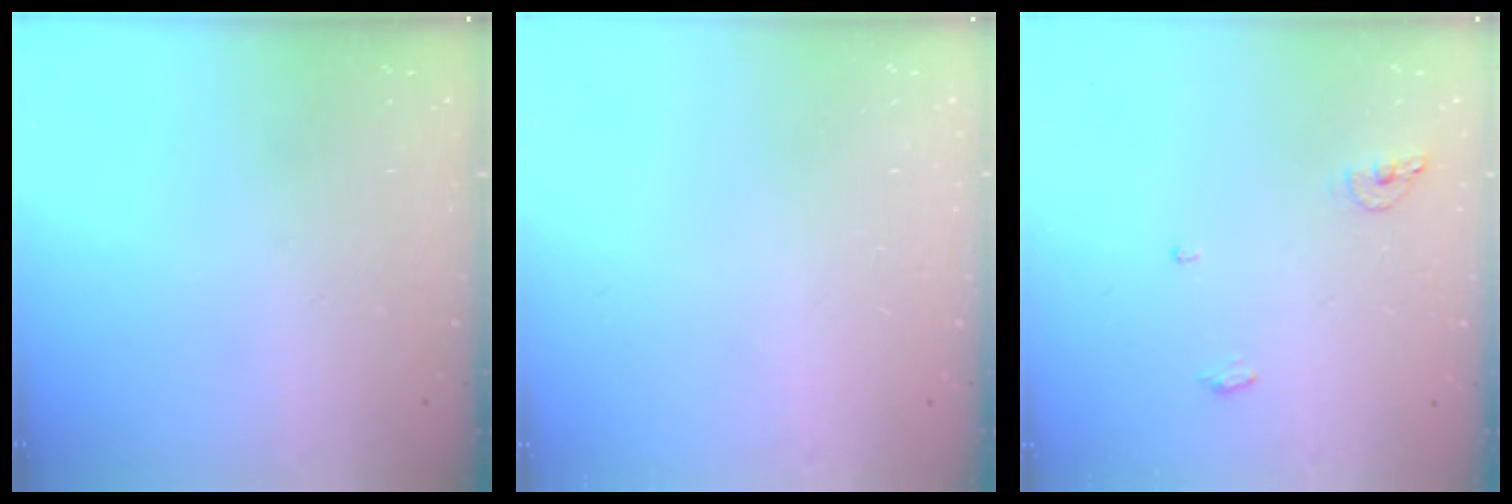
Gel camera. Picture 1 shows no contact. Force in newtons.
{"total": 0.8, "press": 0.8, "slide": 0.1}
{"total": 6.4, "press": 6.3, "slide": 1.5}